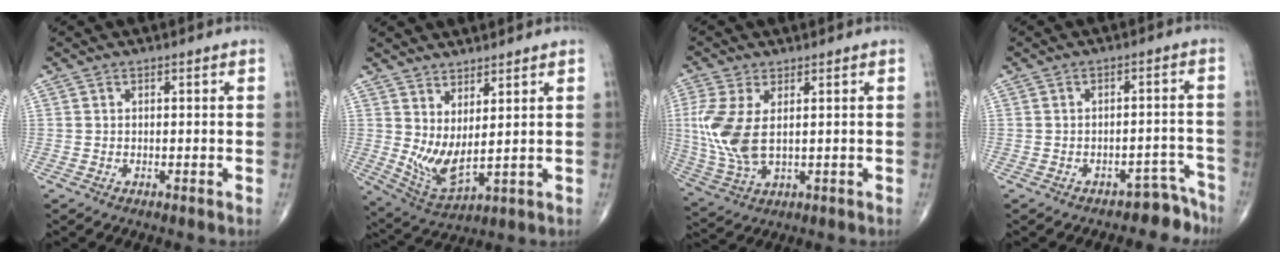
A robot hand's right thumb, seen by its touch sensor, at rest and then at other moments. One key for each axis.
{"total": 8.3, "fx": 2.4, "fy": 2.7, "fz": 7.5, "tx": -0.152, "ty": -0.039, "tz": 0.059}
{"total": 10.5, "fx": 1.4, "fy": 5.2, "fz": 9.0, "tx": -0.224, "ty": -0.010, "tz": 0.039}
{"total": 4.8, "fx": -4.2, "fy": 2.3, "fz": -0.2, "tx": 0.032, "ty": 0.079, "tz": -0.054}